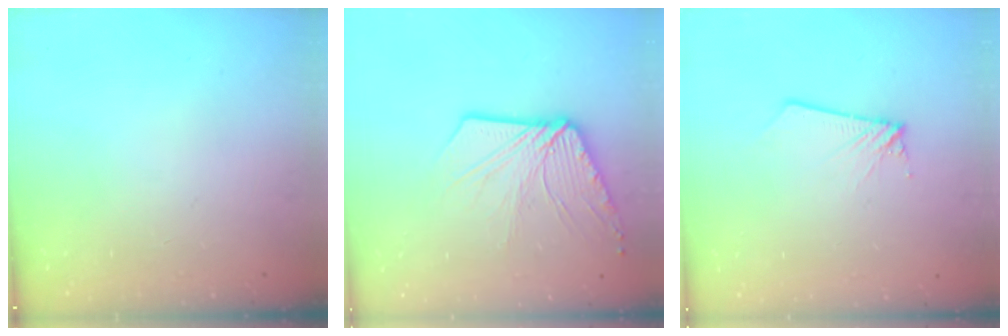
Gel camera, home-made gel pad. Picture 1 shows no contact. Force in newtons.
{"total": 12.8, "press": 12.7, "slide": 1.4}
{"total": 2.2, "press": 2.2, "slide": 0.3}